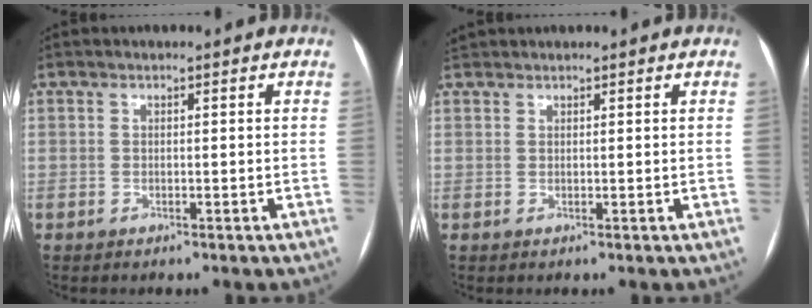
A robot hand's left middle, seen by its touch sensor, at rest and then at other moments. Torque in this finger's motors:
{"motor_torque": [-0.02, 0.02, -0.37, -0.17]}